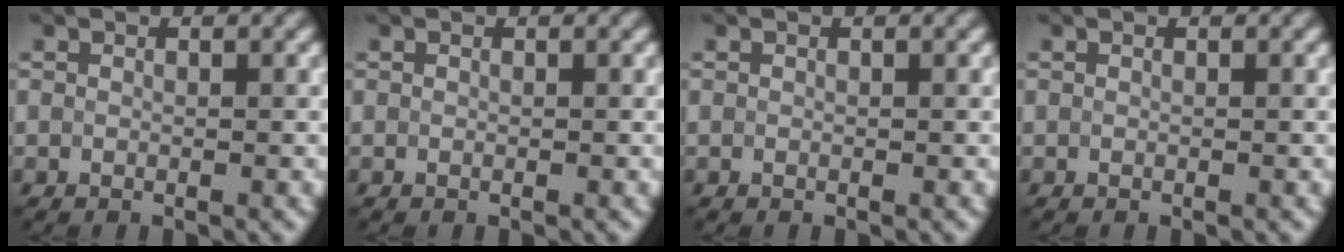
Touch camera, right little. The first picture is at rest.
{"total": 0.0}
{"total": 0.0}
{"total": 0.0}